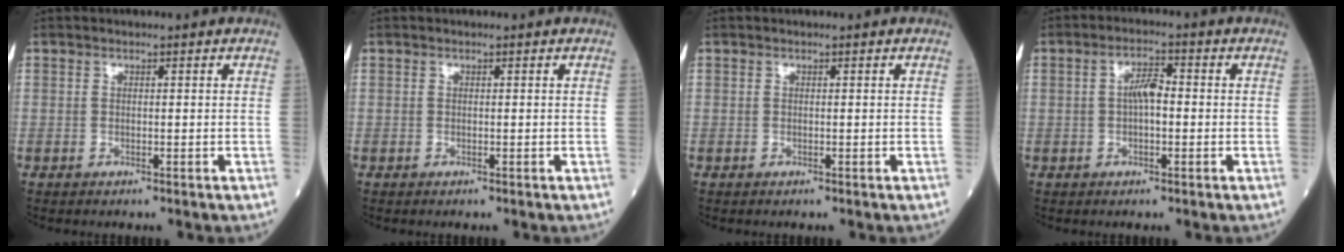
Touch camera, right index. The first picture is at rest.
{"total": 0.0}
{"total": 0.0}
{"total": 3.8, "force": [0.0, 1.3, 3.6], "torque": [-0.068, 0.012, -0.005]}